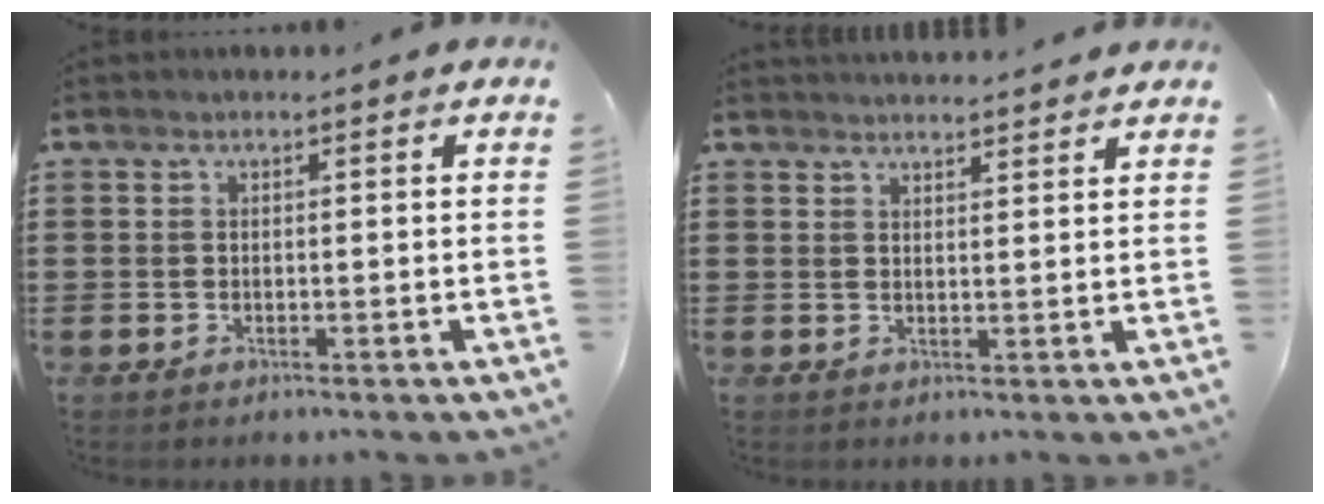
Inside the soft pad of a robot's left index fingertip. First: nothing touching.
{"total": 2.3, "force": [2.3, -0.3, -0.1], "torque": [-0.004, -0.008, 0.046]}